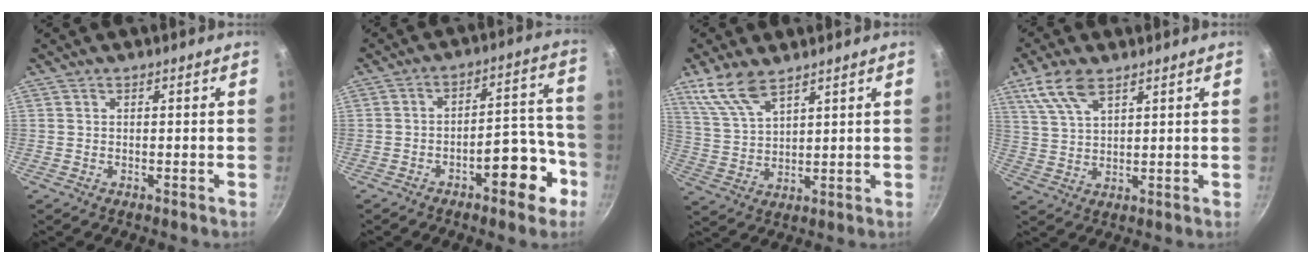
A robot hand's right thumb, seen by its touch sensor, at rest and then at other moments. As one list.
[{"total": 11.1, "force": [-5.7, 4.7, 8.3], "torque": [-0.076, 0.069, -0.072]}, {"total": 8.6, "force": [6.1, 3.1, 5.2], "torque": [-0.102, -0.021, 0.136]}, {"total": 8.1, "force": [4.9, 3.5, 5.4], "torque": [-0.108, -0.010, 0.105]}]